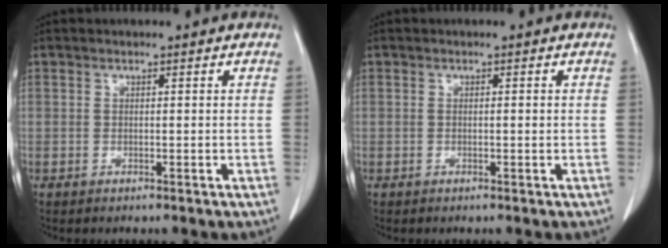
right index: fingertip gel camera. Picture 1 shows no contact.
{"total": 0.6, "force": [0.0, 0.1, 0.6], "torque": [-0.010, 0.000, 0.001]}